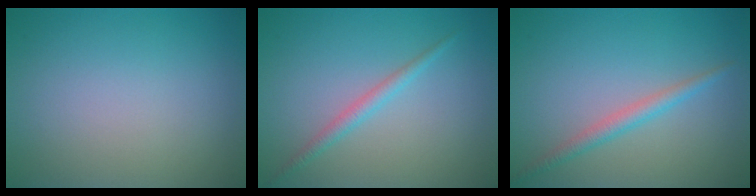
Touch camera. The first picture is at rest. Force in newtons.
{"total": 1.6, "press": 1.6, "slide": 0.1}
{"total": 1.9, "press": 1.9, "slide": 0.1}